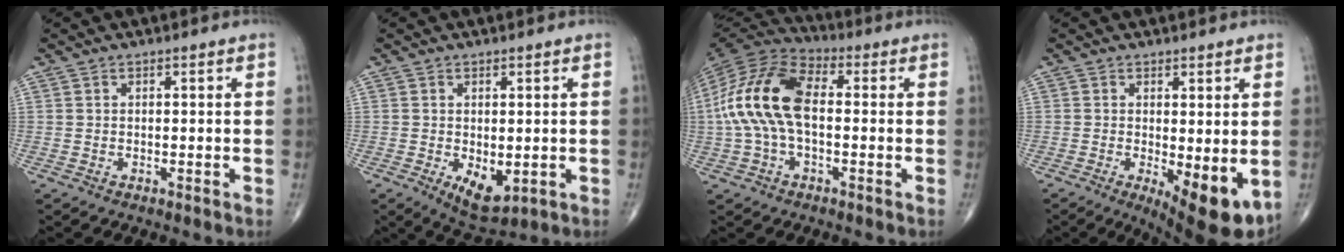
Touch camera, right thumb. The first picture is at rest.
{"total": 6.1, "force": [-1.3, 3.2, 5.1], "torque": [-0.068, -0.014, -0.007]}
{"total": 16.2, "force": [0.2, 8.9, 13.6], "torque": [-0.281, 0.035, -0.007]}
{"total": 9.6, "force": [-1.9, 3.2, 8.9], "torque": [-0.116, -0.023, -0.017]}